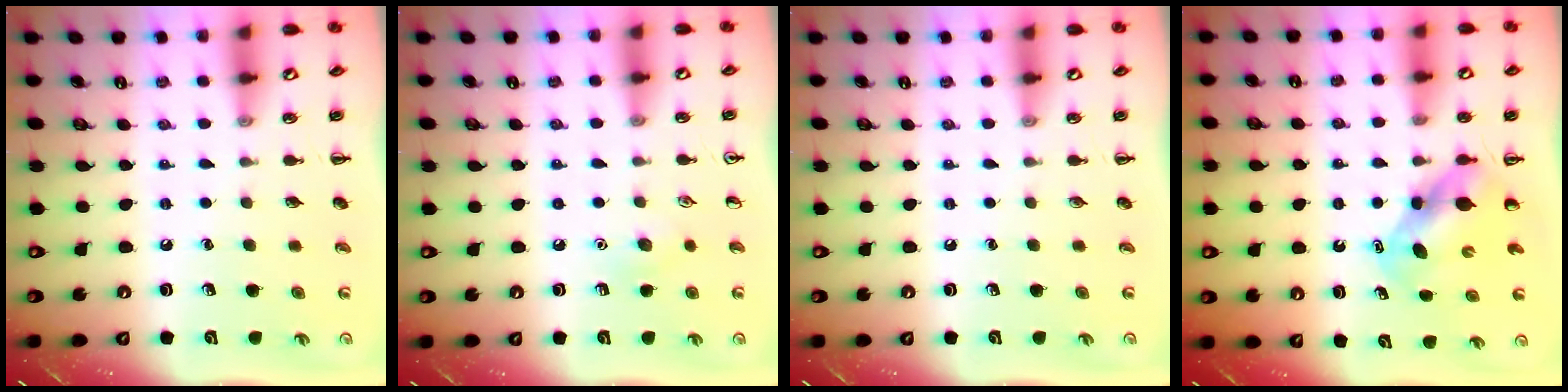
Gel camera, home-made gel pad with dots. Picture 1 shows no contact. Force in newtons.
{"total": 6.0, "press": 5.8, "slide": 1.6}
{"total": 0.0}
{"total": 6.1, "press": 6.0, "slide": 1.0}